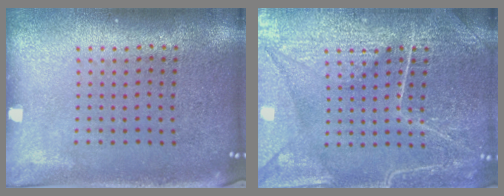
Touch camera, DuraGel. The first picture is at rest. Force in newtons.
{"total": 6.7, "press": 6.6, "slide": 0.8}